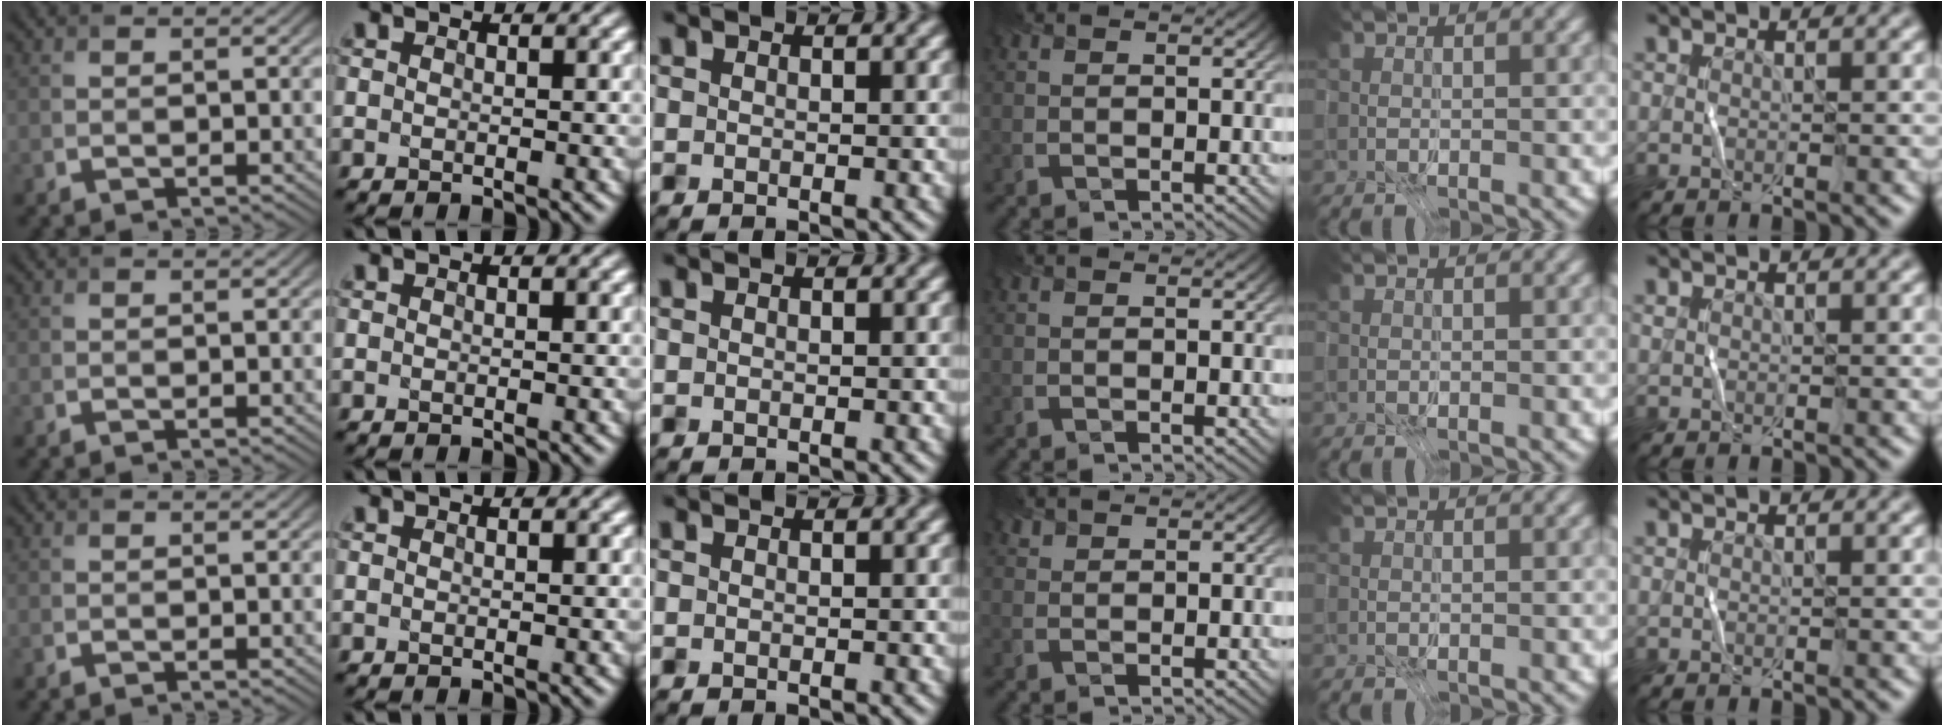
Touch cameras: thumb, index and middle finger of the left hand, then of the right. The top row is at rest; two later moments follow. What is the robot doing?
{"motion": "fold", "object": "coffee filter"}